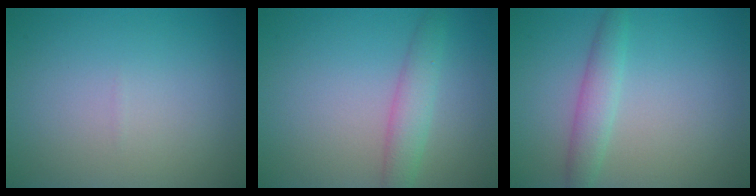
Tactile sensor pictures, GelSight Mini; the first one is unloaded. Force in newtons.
{"total": 2.7, "press": 2.6, "slide": 0.2}
{"total": 2.5, "press": 2.5, "slide": 0.1}